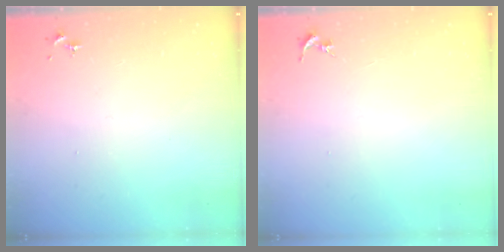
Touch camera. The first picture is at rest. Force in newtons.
{"total": 0.0}